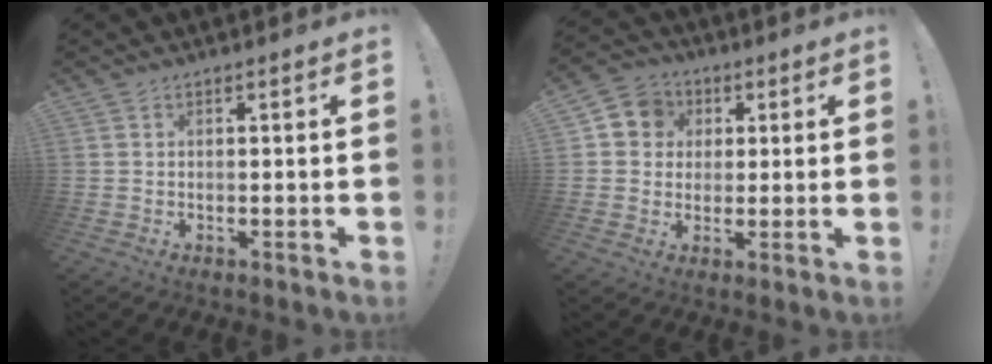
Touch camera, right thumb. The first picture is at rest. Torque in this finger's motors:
{"motor_torque": [0.12, 0.25, 0.19, -0.21, -0.02]}